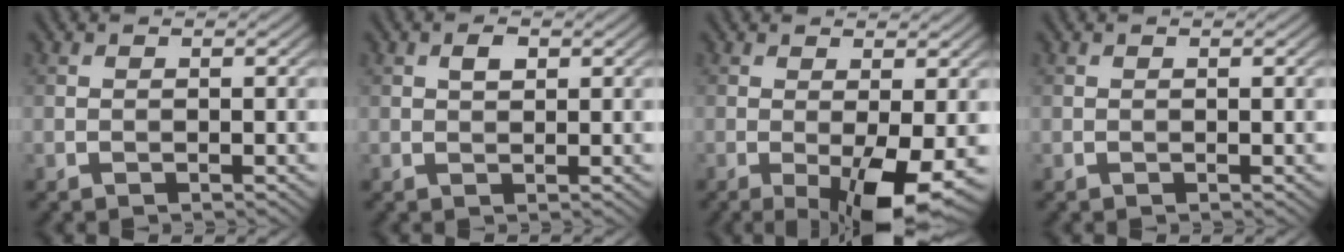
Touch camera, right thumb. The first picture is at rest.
{"total": 1.5, "force": [0.6, 0.8, 1.1], "torque": [-0.021, 0.002, 0.010]}
{"total": 7.3, "force": [-2.2, 1.9, 6.7], "torque": [-0.110, -0.006, -0.027]}
{"total": 0.0}